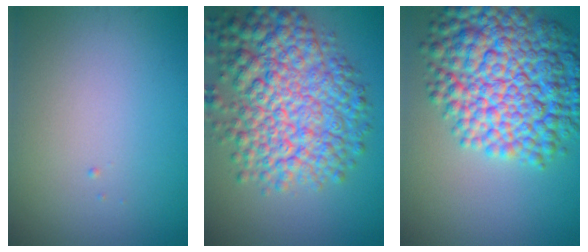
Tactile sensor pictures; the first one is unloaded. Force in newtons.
{"total": 10.3, "press": 10.2, "slide": 0.3}
{"total": 12.1, "press": 12.1, "slide": 0.2}